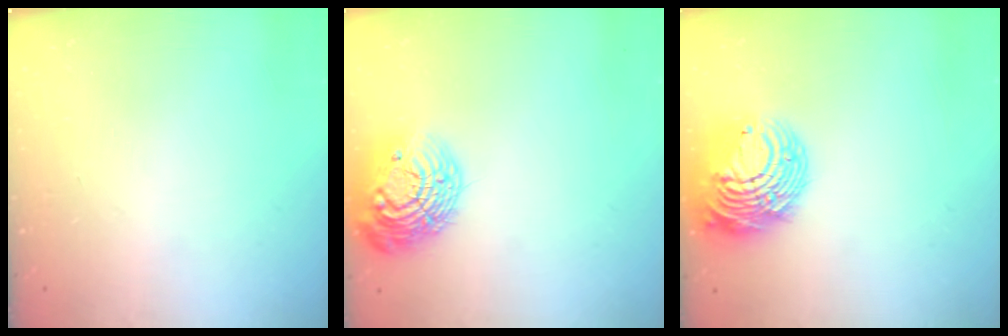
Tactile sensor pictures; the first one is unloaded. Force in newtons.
{"total": 16.8, "press": 16.7, "slide": 1.5}
{"total": 15.0, "press": 14.9, "slide": 1.5}